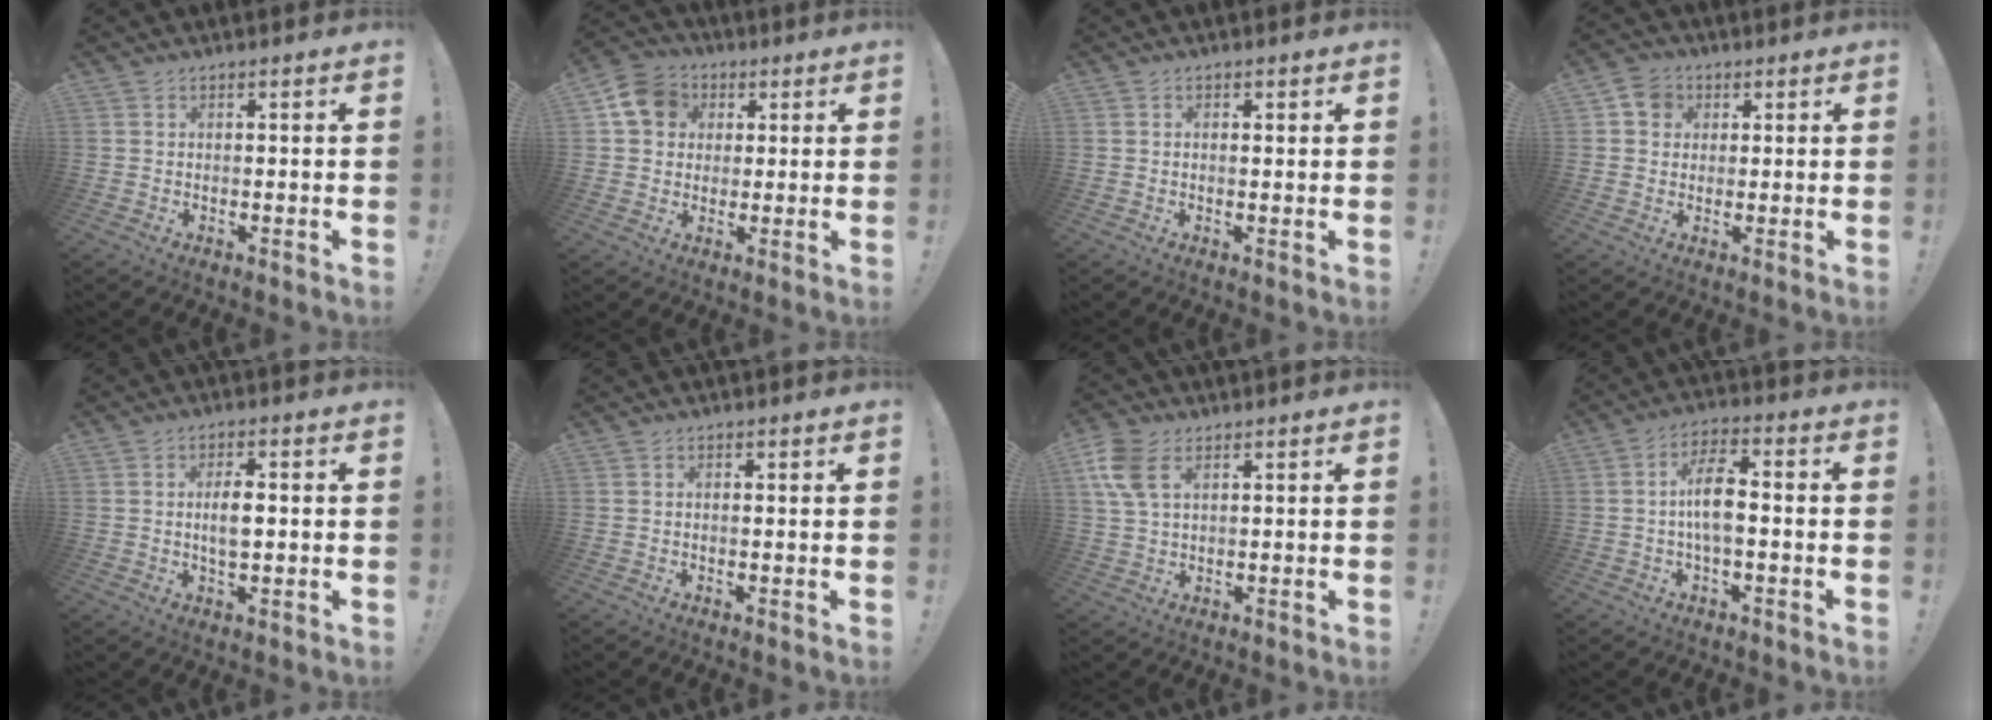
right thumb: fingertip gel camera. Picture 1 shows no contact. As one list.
[{"total": 11.0, "force": [3.5, 9.3, 4.8], "torque": [-0.069, 0.000, 0.072]}, {"total": 0.9, "force": [0.4, 0.5, 0.6], "torque": [0.003, -0.005, 0.003]}, {"total": 5.8, "force": [1.8, 5.1, 2.0], "torque": [-0.029, 0.000, 0.035]}, {"total": 5.6, "force": [0.1, 2.4, 5.0], "torque": [-0.093, -0.001, -0.006]}, {"total": 0.5, "force": [0.1, 0.2, 0.4], "torque": [0.008, -0.005, -0.001]}, {"total": 8.9, "force": [3.6, 5.2, 6.2], "torque": [-0.137, 0.000, 0.070]}, {"total": 9.3, "force": [-0.5, 3.7, 8.6], "torque": [-0.159, 0.006, -0.012]}]